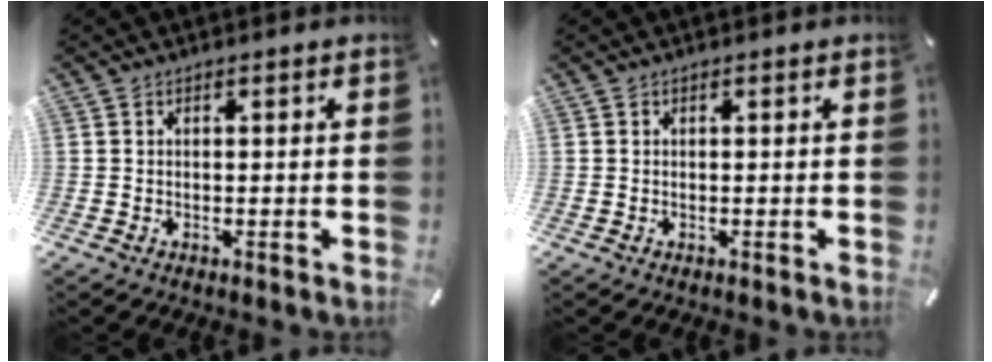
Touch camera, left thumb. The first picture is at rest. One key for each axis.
{"total": 0.0}